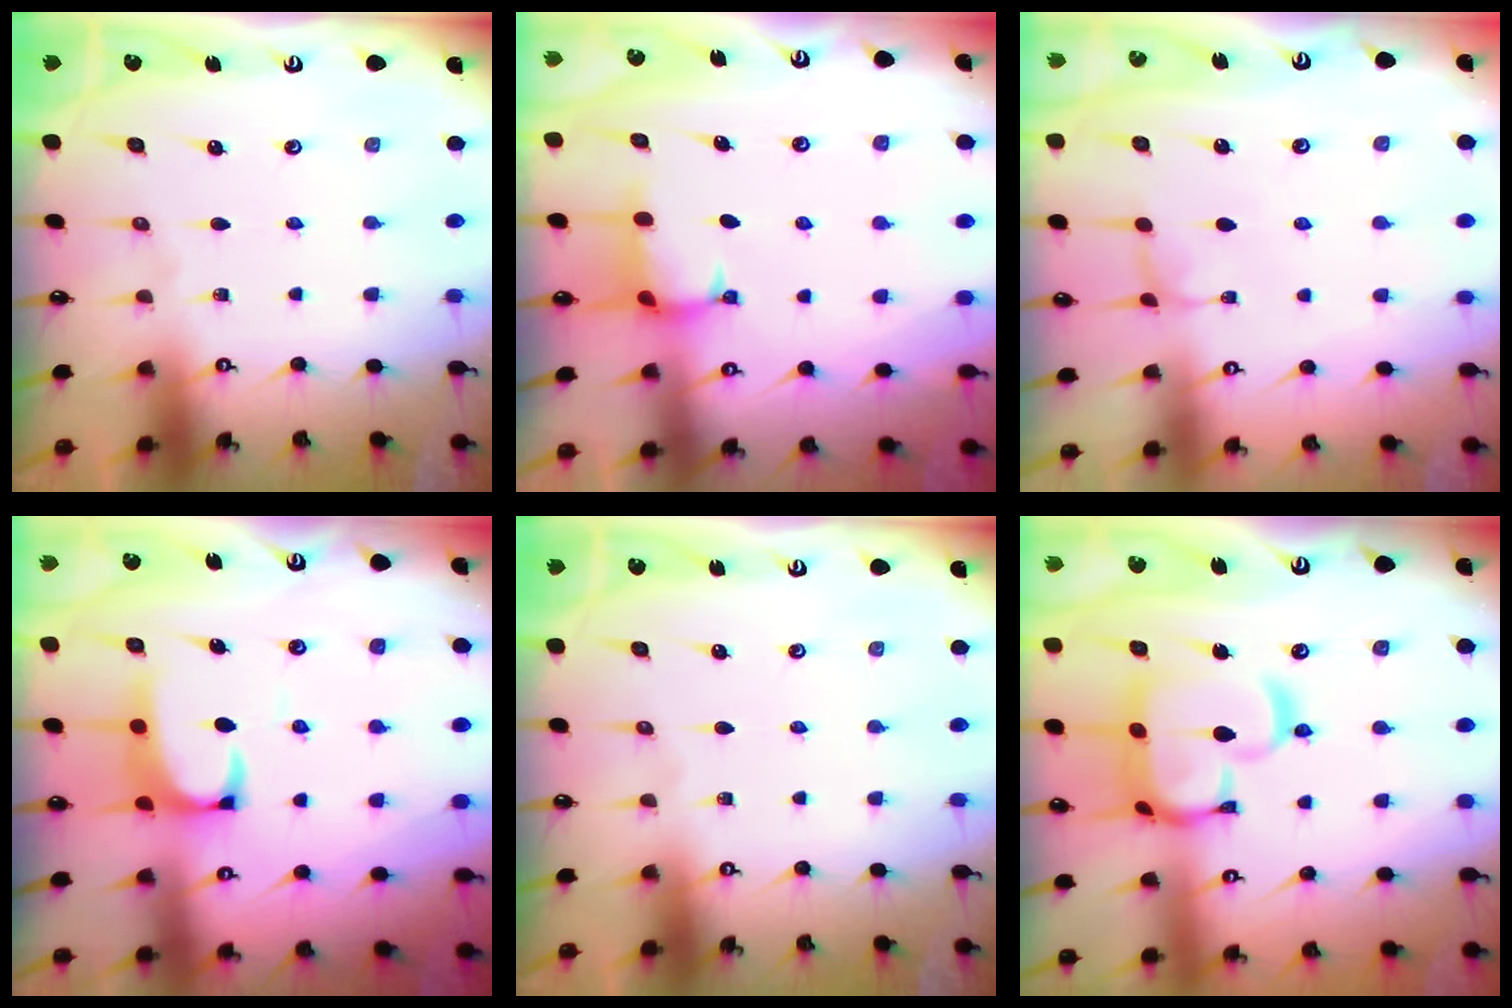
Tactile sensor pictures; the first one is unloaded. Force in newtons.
{"total": 1.3, "press": 1.2, "slide": 0.3}
{"total": 2.3, "press": 2.3, "slide": 0.3}
{"total": 2.1, "press": 1.9, "slide": 0.9}
{"total": 0.0}
{"total": 15.5, "press": 15.4, "slide": 1.6}